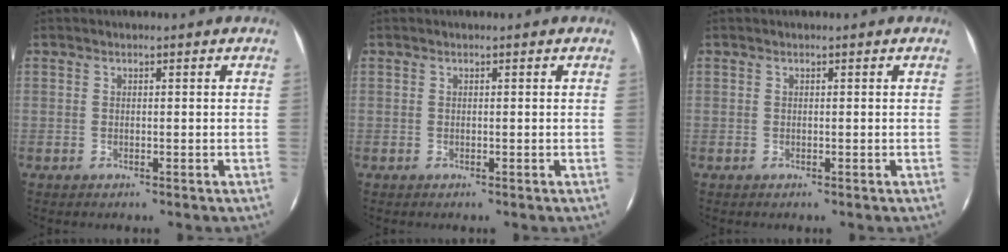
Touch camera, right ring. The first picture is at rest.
{"total": 0.0}
{"total": 0.0}